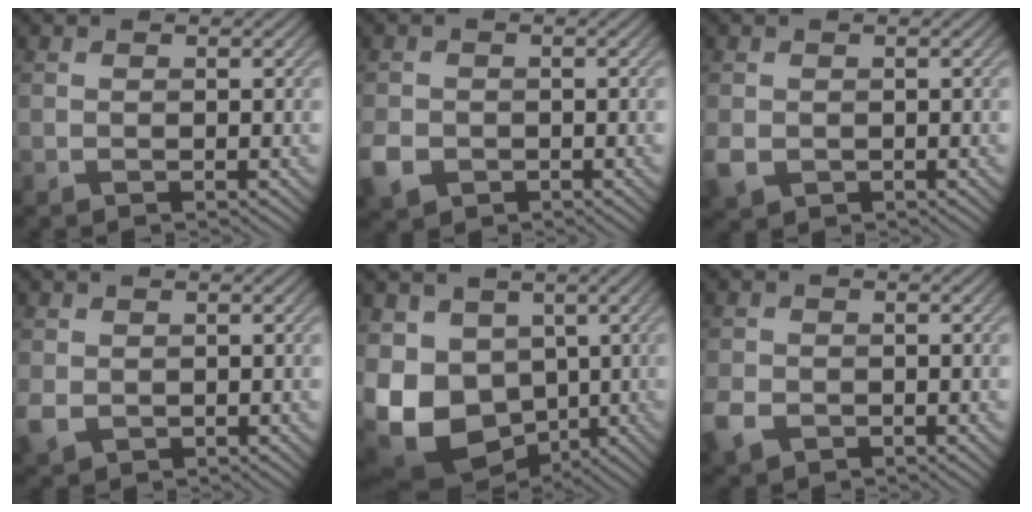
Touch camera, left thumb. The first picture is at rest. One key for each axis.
{"total": 3.9, "fx": -1.6, "fy": 3.0, "fz": 1.8, "tx": -0.049, "ty": -0.009, "tz": -0.039}
{"total": 2.5, "fx": -0.5, "fy": 2.1, "fz": 1.3, "tx": -0.035, "ty": -0.009, "tz": -0.010}
{"total": 2.2, "fx": -0.1, "fy": 1.8, "fz": 1.3, "tx": -0.037, "ty": -0.007, "tz": -0.002}
{"total": 14.8, "fx": -3.0, "fy": 11.5, "fz": 8.8, "tx": -0.219, "ty": -0.032, "tz": -0.028}
{"total": 3.6, "fx": -1.8, "fy": 2.5, "fz": 1.8, "tx": -0.047, "ty": -0.008, "tz": -0.044}